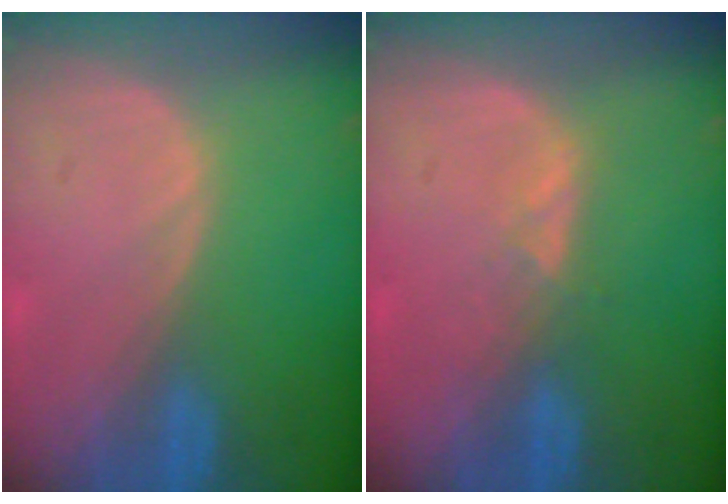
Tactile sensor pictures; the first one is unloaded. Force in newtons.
{"total": 1.6, "press": 1.6, "slide": 0.3}